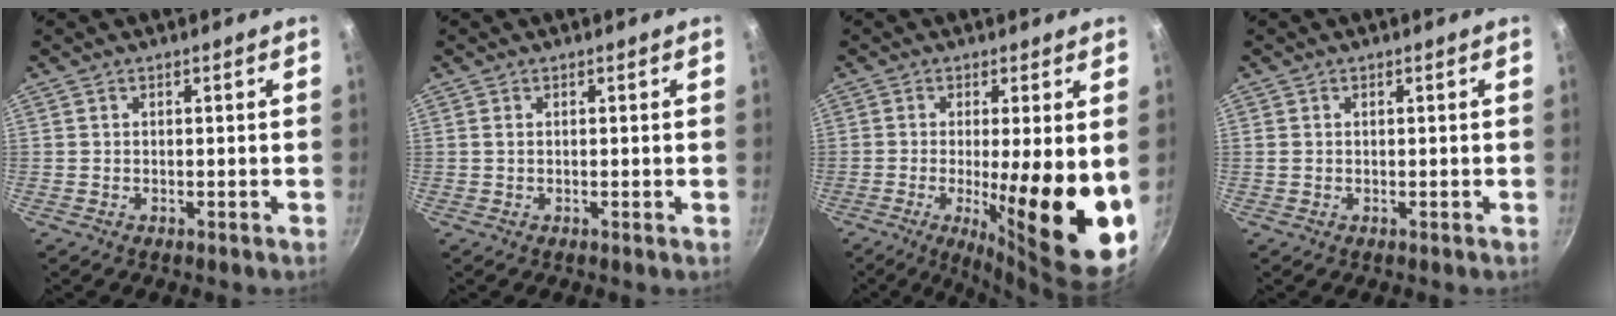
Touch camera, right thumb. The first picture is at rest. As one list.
[{"total": 0.5, "force": [0.1, 0.1, 0.5], "torque": [-0.009, -0.001, 0.000]}, {"total": 17.8, "force": [-2.2, 3.8, 17.3], "torque": [-0.238, -0.027, -0.024]}, {"total": 0.6, "force": [0.2, 0.5, 0.4], "torque": [-0.007, 0.002, 0.003]}]